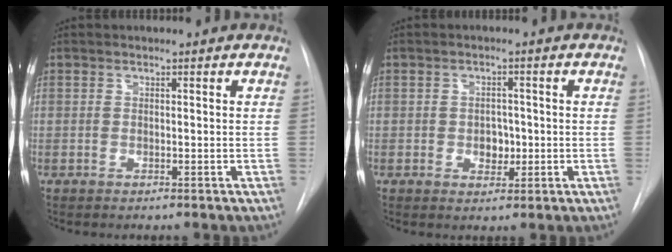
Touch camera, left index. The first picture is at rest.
{"total": 2.9, "force": [-0.4, 2.1, 1.9], "torque": [-0.022, 0.003, -0.002]}